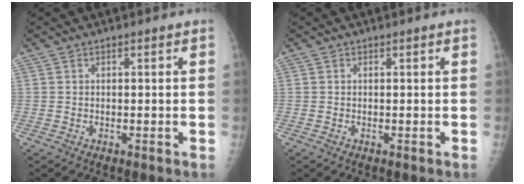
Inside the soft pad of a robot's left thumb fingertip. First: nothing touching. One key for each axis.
{"total": 0.0}